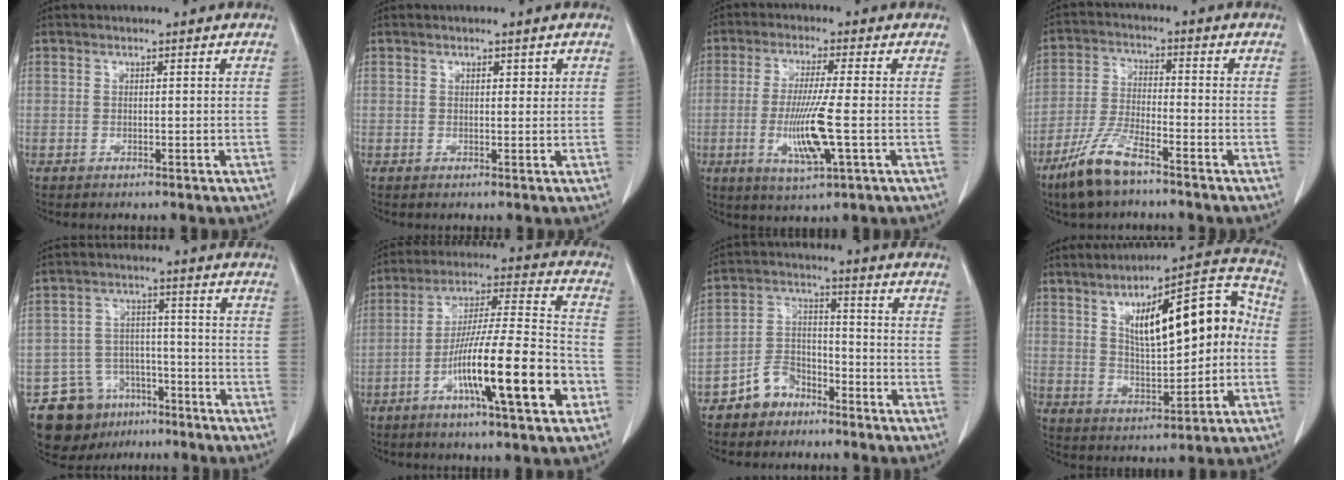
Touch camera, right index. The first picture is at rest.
{"total": 1.1, "force": [0.5, 0.6, 0.8], "torque": [-0.010, -0.002, 0.005]}
{"total": 9.1, "force": [-1.9, 0.0, 8.9], "torque": [-0.180, -0.018, -0.036]}
{"total": 8.7, "force": [-6.2, 1.8, 5.8], "torque": [-0.129, -0.017, -0.122]}
{"total": 10.6, "force": [-6.9, 7.5, 2.7], "torque": [-0.051, 0.031, -0.105]}
{"total": 18.0, "force": [-7.0, 1.2, 16.5], "torque": [-0.283, -0.005, -0.117]}
{"total": 6.5, "force": [-4.8, 3.9, 1.8], "torque": [-0.037, 0.011, -0.090]}
{"total": 16.8, "force": [2.7, 5.3, 15.7], "torque": [-0.226, 0.041, 0.045]}